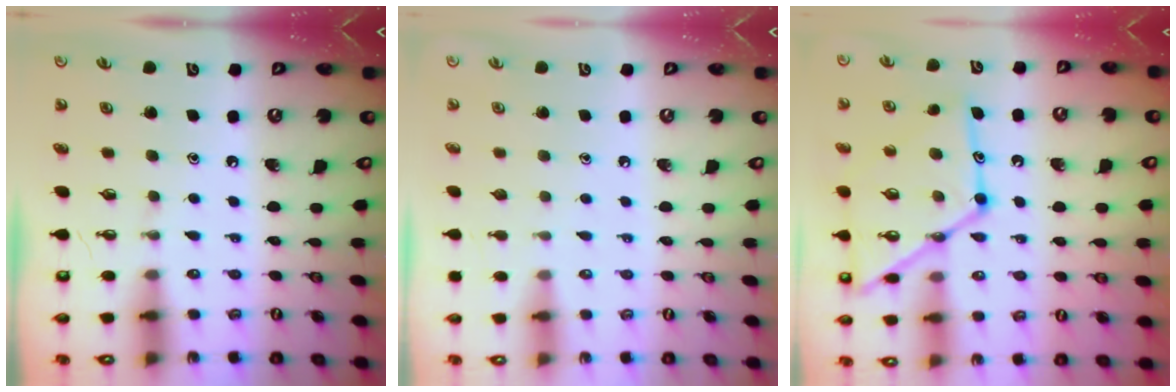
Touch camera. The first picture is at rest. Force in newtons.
{"total": 0.0}
{"total": 19.1, "press": 19.0, "slide": 1.6}